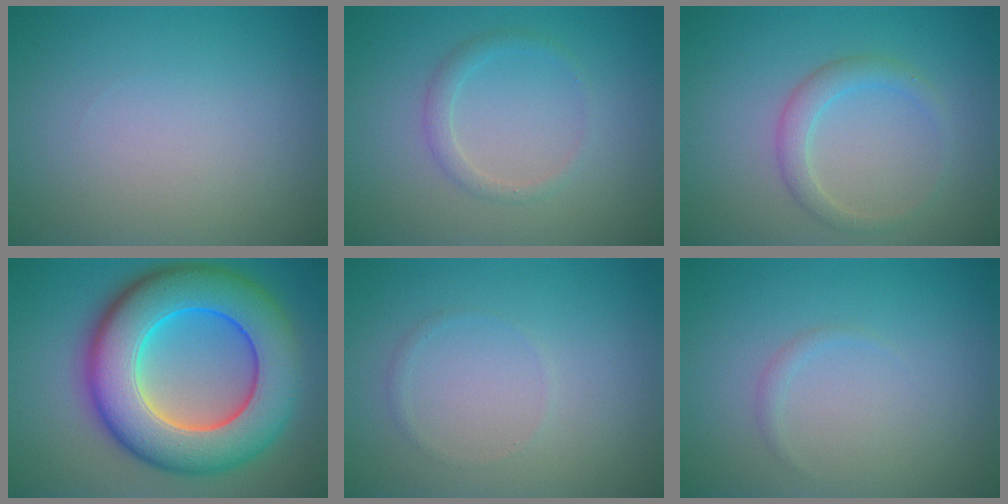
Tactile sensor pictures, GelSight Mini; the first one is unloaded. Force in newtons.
{"total": 1.5, "press": 1.4, "slide": 0.0}
{"total": 2.1, "press": 2.1, "slide": 0.2}
{"total": 13.1, "press": 13.1, "slide": 0.2}
{"total": 0.6, "press": 0.6, "slide": 0.1}
{"total": 0.6, "press": 0.6, "slide": 0.1}